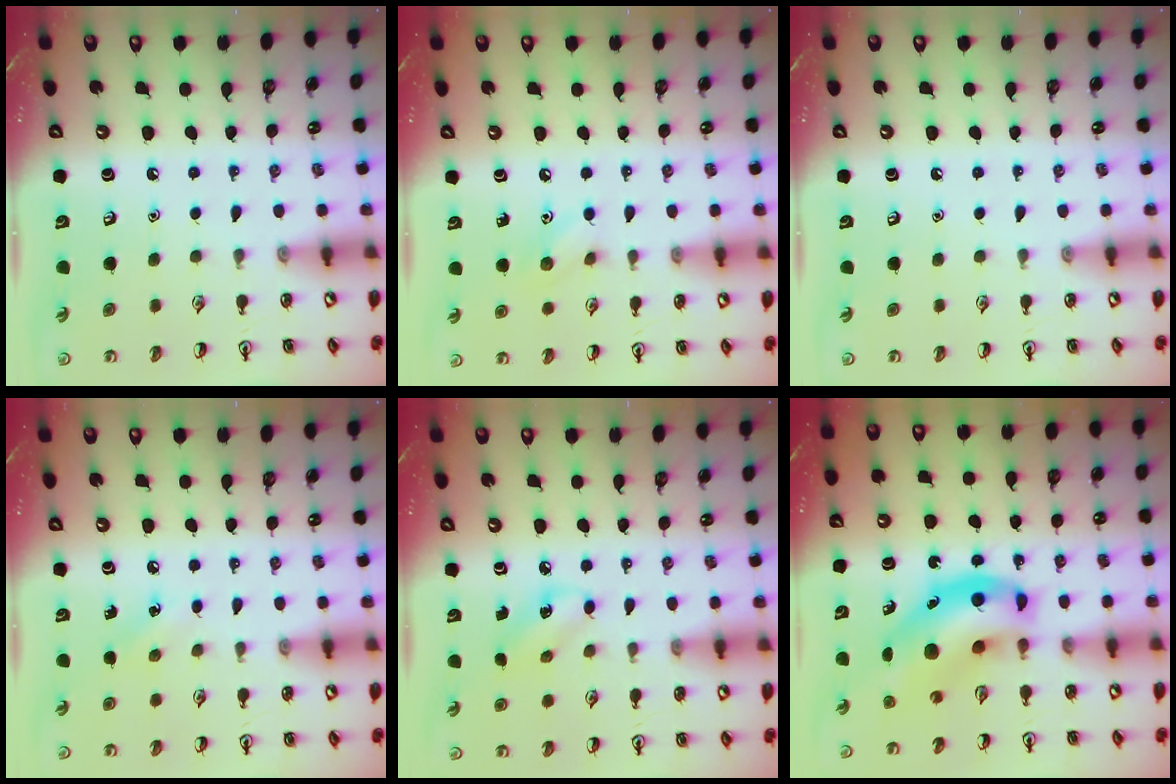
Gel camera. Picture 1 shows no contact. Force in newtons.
{"total": 5.1, "press": 4.9, "slide": 1.3}
{"total": 0.0}
{"total": 5.7, "press": 5.5, "slide": 1.6}
{"total": 3.9, "press": 3.8, "slide": 1.0}
{"total": 14.0, "press": 13.4, "slide": 3.8}